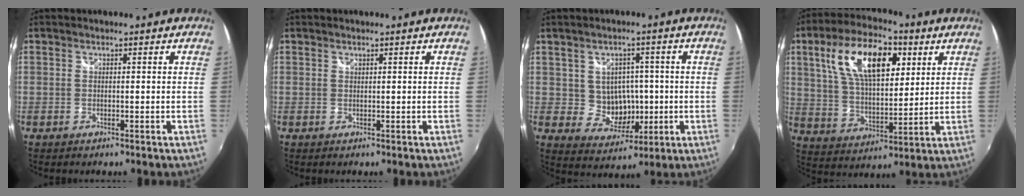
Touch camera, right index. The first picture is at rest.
{"total": 0.0}
{"total": 7.3, "force": [0.0, 6.6, 3.0], "torque": [-0.060, 0.008, 0.017]}
{"total": 17.6, "force": [7.0, 8.5, 13.8], "torque": [-0.252, 0.028, 0.127]}